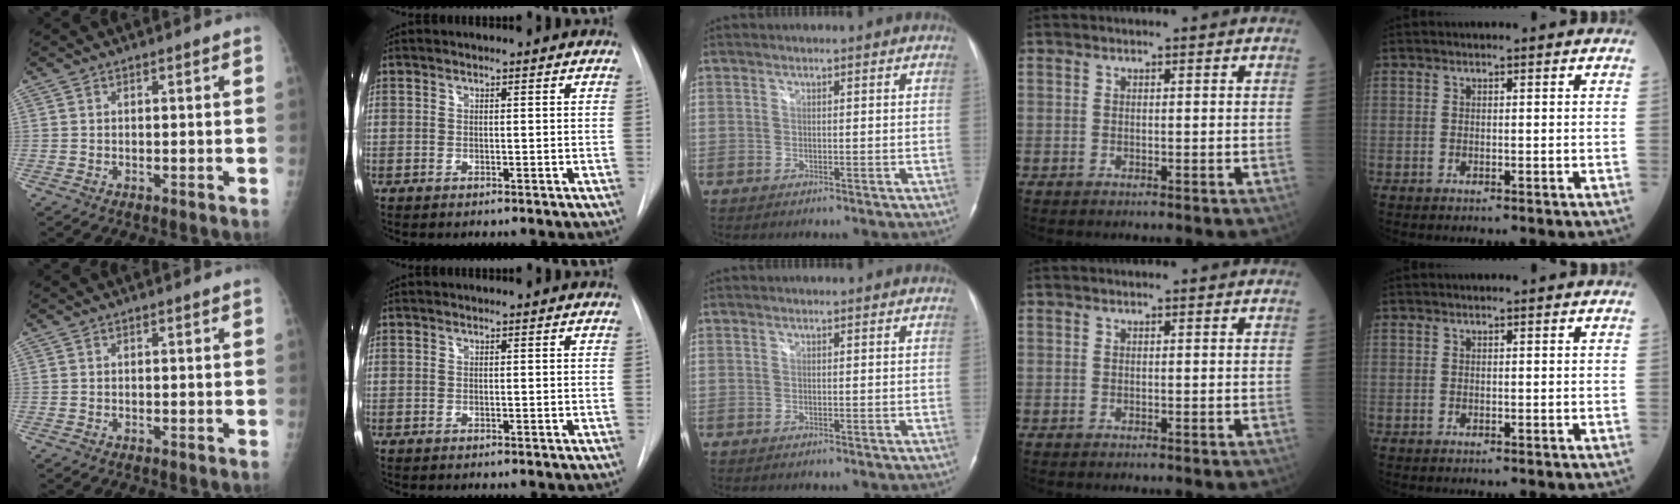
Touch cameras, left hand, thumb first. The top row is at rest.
{}